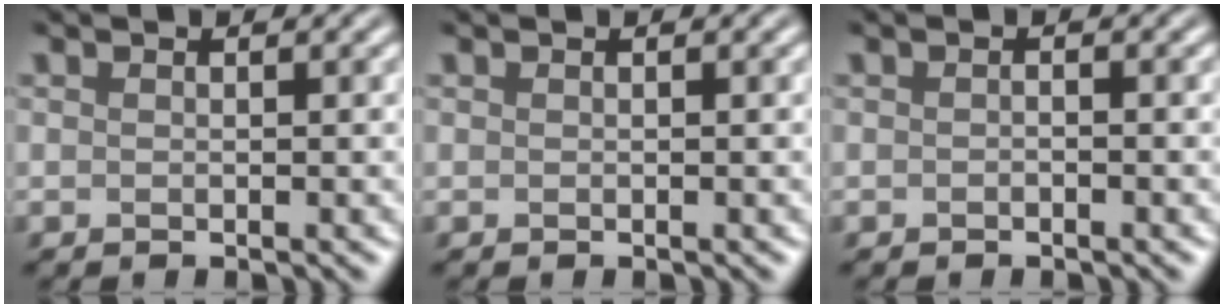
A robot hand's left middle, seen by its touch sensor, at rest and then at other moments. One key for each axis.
{"total": 0.0}
{"total": 0.6, "fx": -0.5, "fy": -0.3, "fz": -0.2, "tx": -0.006, "ty": 0.006, "tz": 0.006}